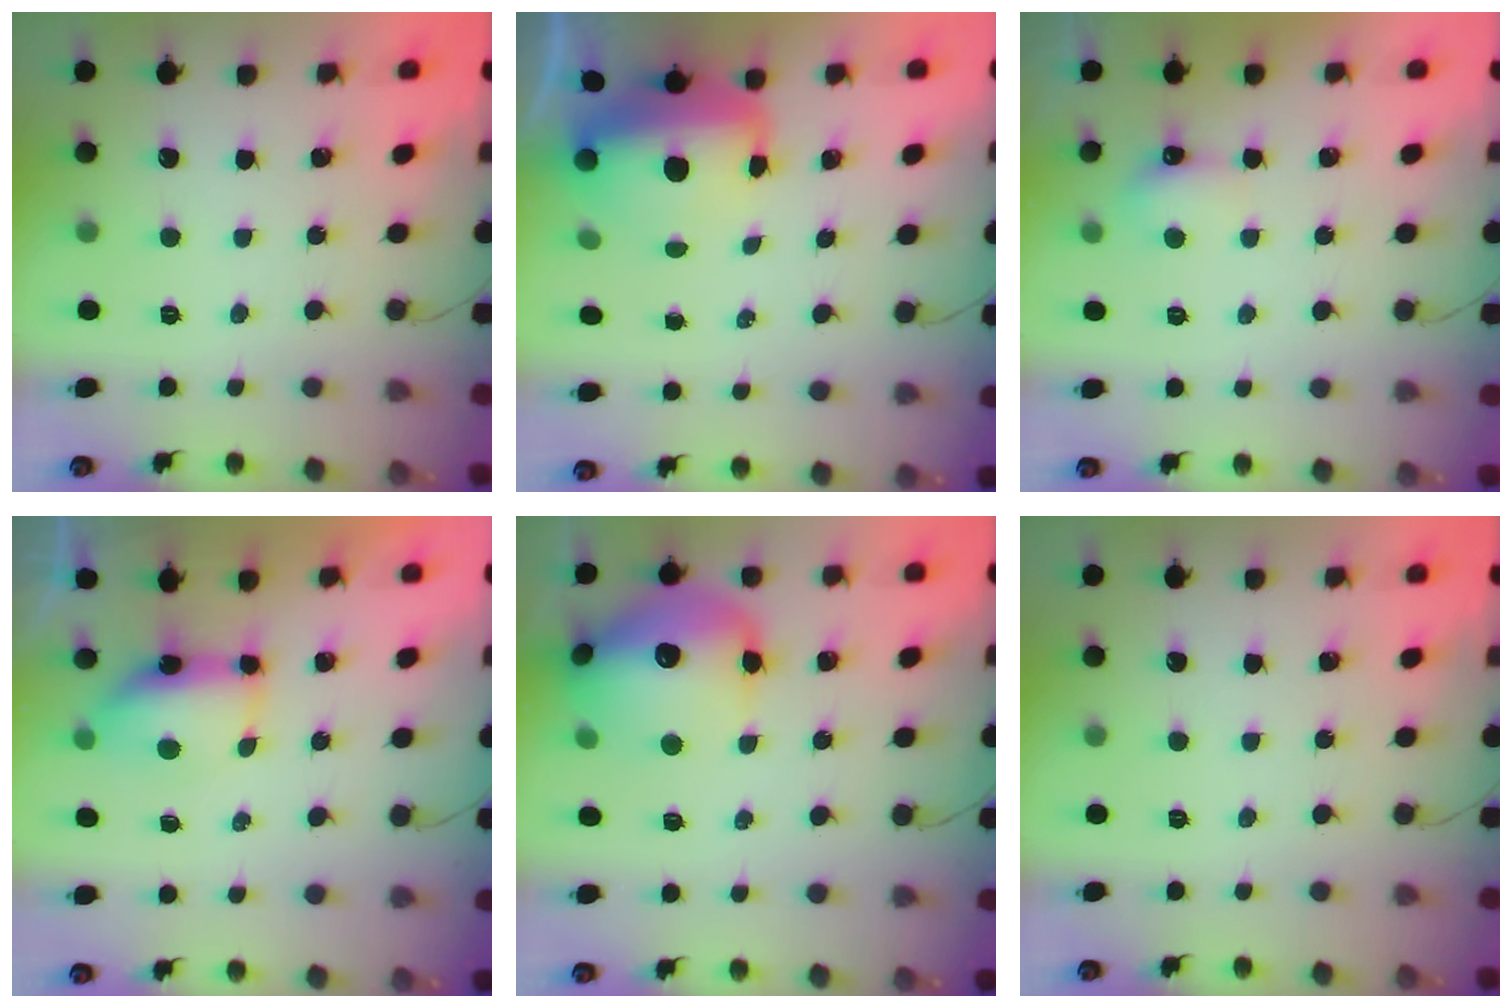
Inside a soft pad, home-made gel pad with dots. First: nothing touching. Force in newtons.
{"total": 10.6, "press": 10.3, "slide": 2.6}
{"total": 5.0, "press": 5.0, "slide": 0.9}
{"total": 11.3, "press": 8.1, "slide": 7.9}
{"total": 18.5, "press": 18.3, "slide": 2.8}
{"total": 0.0}